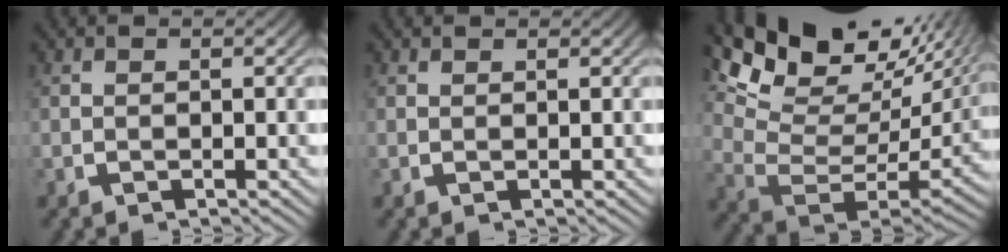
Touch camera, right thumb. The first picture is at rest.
{"total": 0.5, "force": [0.5, -0.1, -0.1], "torque": [0.005, -0.002, 0.011]}
{"total": 14.2, "force": [5.1, 8.6, 10.1], "torque": [-0.165, 0.001, 0.073]}